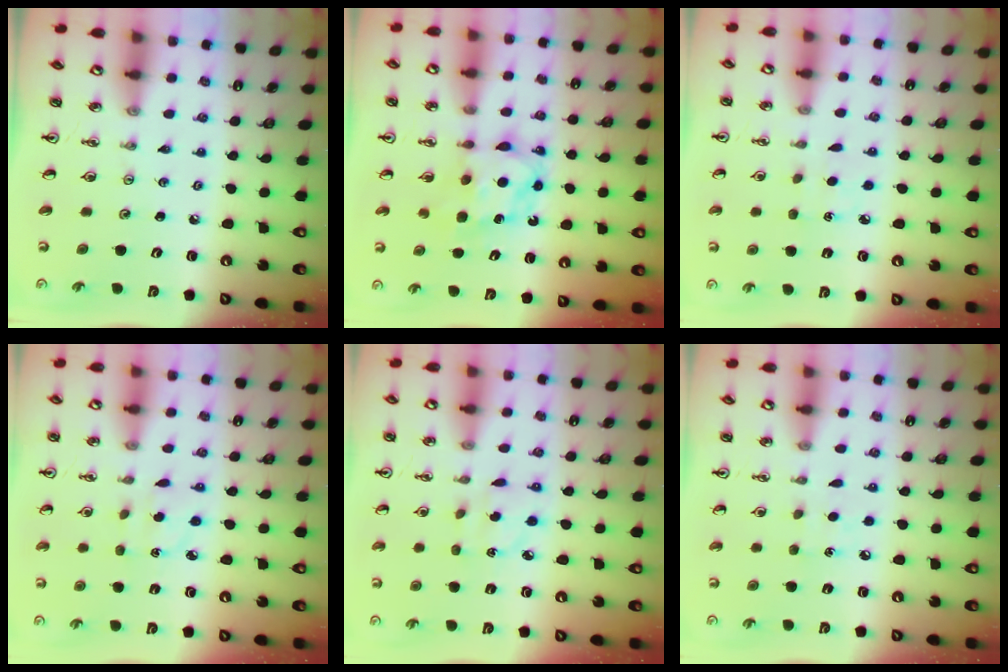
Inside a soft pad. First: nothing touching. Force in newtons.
{"total": 6.9, "press": 6.9, "slide": 0.4}
{"total": 2.9, "press": 2.9, "slide": 0.3}
{"total": 2.8, "press": 2.6, "slide": 0.8}
{"total": 3.7, "press": 3.7, "slide": 0.3}
{"total": 6.2, "press": 6.1, "slide": 0.7}